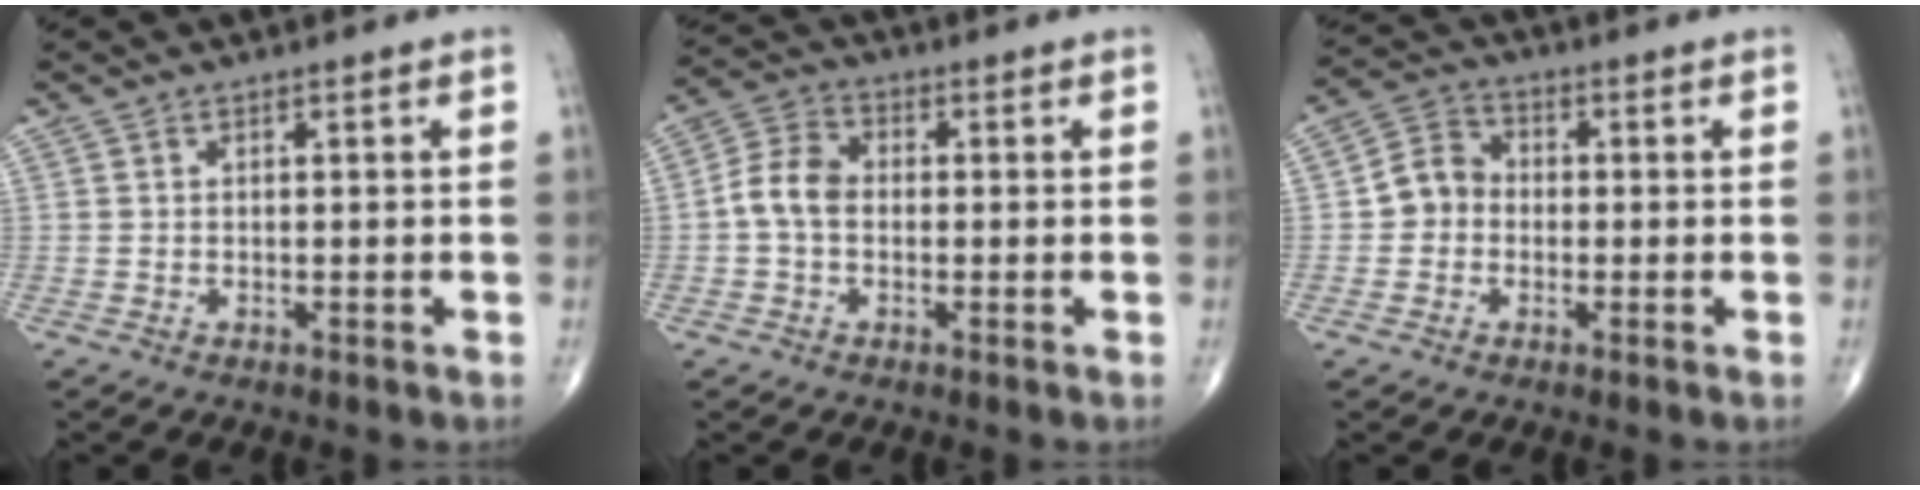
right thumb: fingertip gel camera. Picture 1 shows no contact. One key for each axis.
{"total": 6.5, "fx": -0.6, "fy": 4.7, "fz": 4.4, "tx": -0.081, "ty": 0.022, "tz": -0.023}
{"total": 6.0, "fx": -0.8, "fy": 5.3, "fz": 2.8, "tx": -0.028, "ty": 0.022, "tz": -0.028}